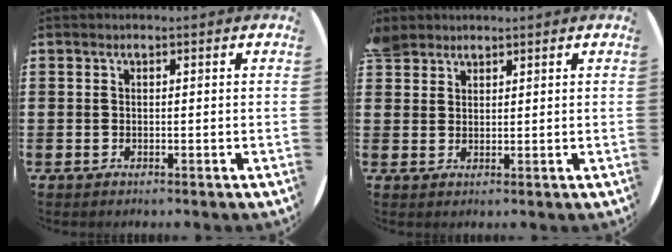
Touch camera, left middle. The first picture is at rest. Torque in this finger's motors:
{"motor_torque": [1.10, -1.04, 0.66, 0.21]}